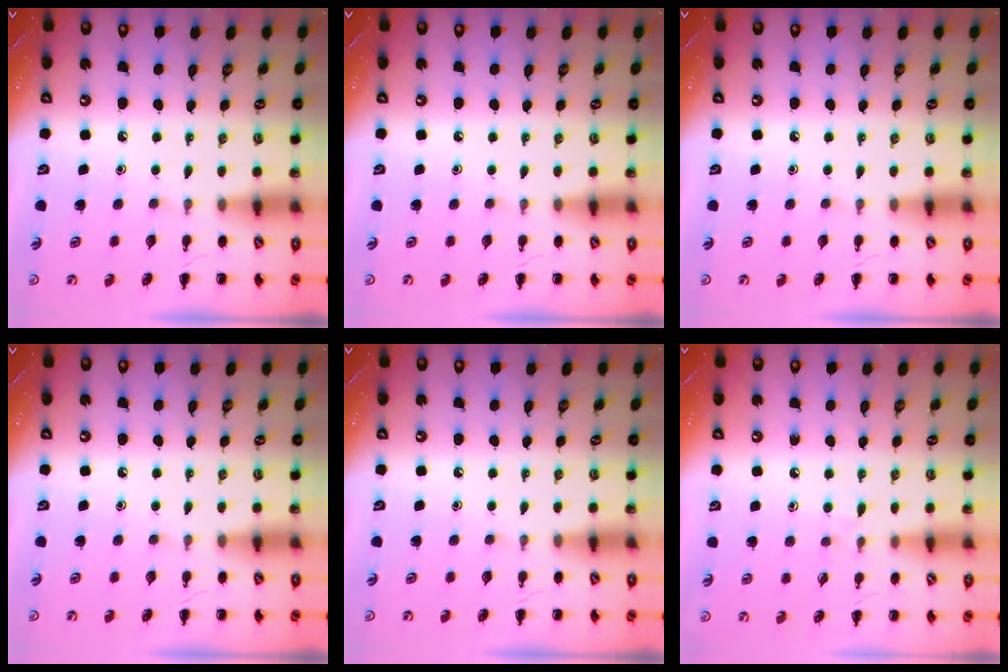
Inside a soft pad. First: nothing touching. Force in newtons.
{"total": 0.0}
{"total": 0.0}
{"total": 0.0}
{"total": 0.0}
{"total": 3.9, "press": 3.5, "slide": 1.7}